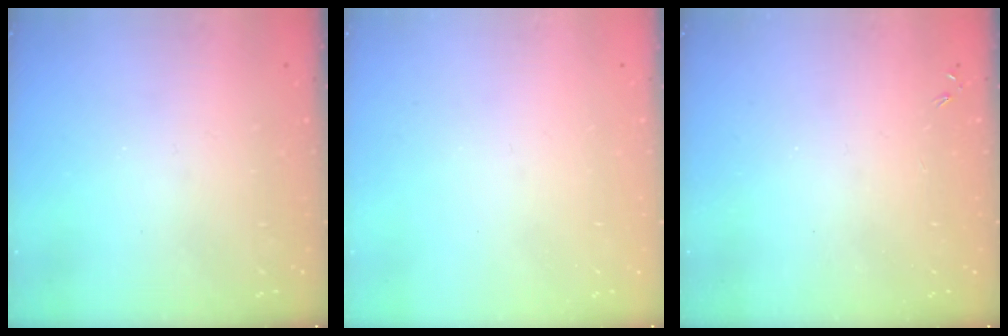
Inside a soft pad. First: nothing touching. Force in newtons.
{"total": 0.0}
{"total": 0.0}